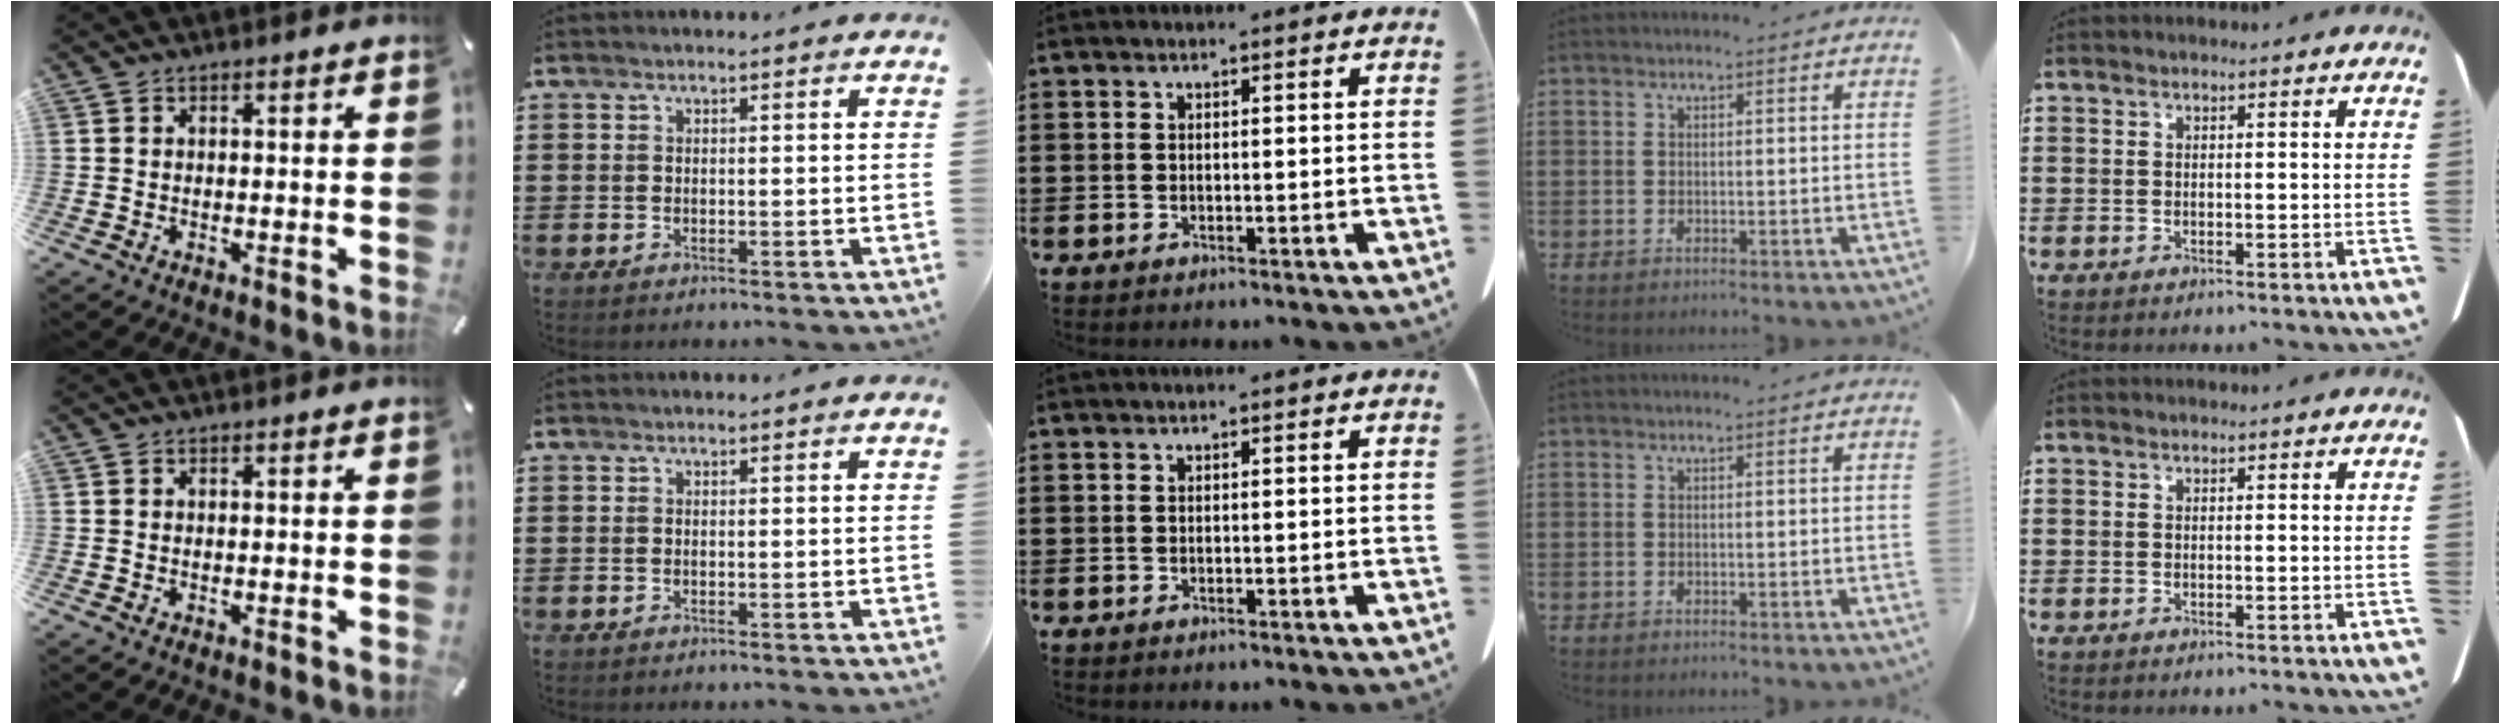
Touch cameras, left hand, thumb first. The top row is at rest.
{}